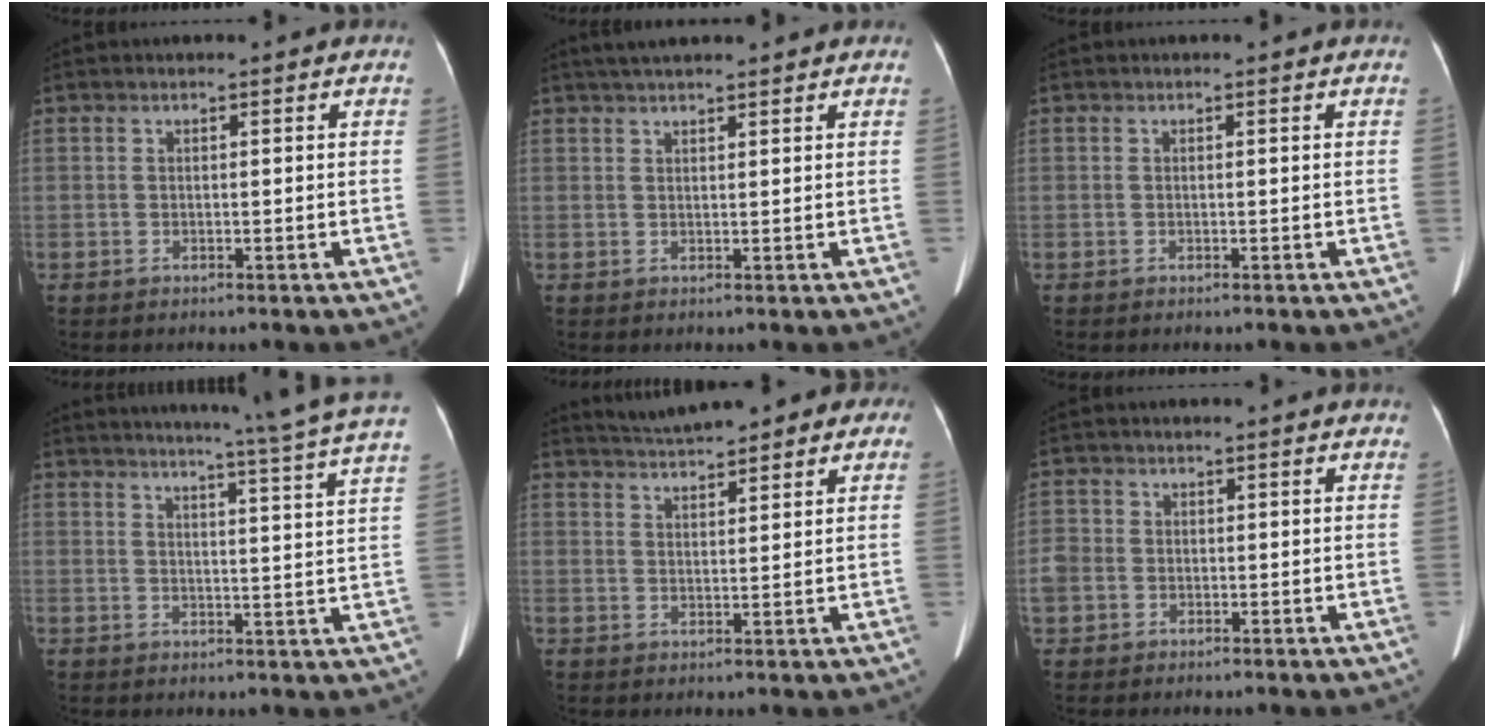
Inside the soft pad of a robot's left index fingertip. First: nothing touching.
{"total": 7.3, "force": [6.3, 1.0, 3.6], "torque": [-0.055, 0.037, 0.095]}
{"total": 0.0}
{"total": 16.6, "force": [14.4, -2.3, 7.9], "torque": [-0.124, -0.049, 0.163]}
{"total": 7.8, "force": [6.3, 2.5, 3.8], "torque": [-0.055, 0.032, 0.089]}
{"total": 6.3, "force": [-0.4, 5.8, 2.3], "torque": [-0.084, 0.020, -0.001]}